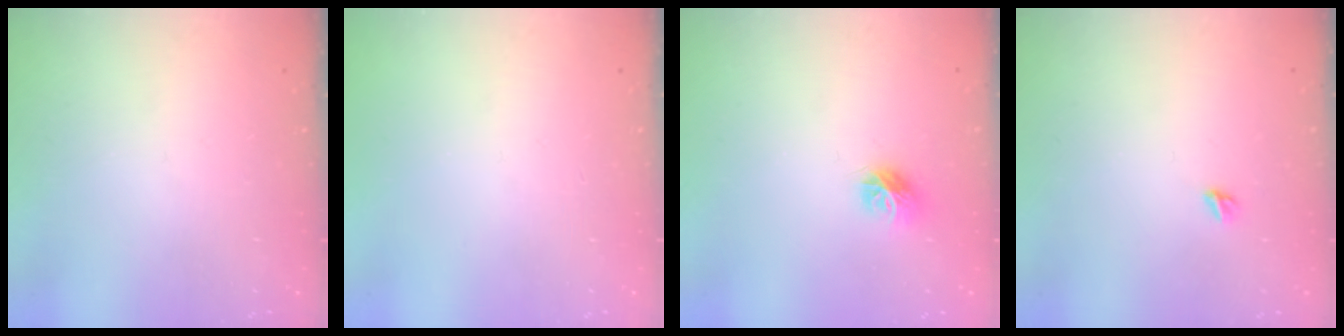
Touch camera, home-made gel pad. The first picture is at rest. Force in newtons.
{"total": 0.0}
{"total": 8.1, "press": 8.1, "slide": 0.2}
{"total": 4.2, "press": 4.2, "slide": 0.5}